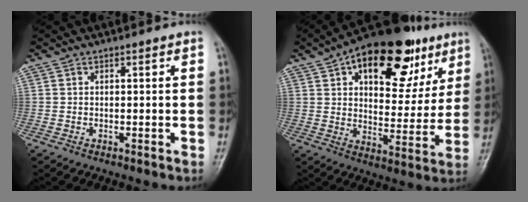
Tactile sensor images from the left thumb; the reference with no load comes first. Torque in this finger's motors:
{"motor_torque": [0.68, 0.76, 1.68, -1.10, 0.26]}